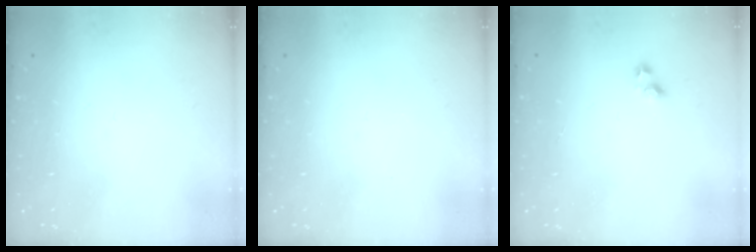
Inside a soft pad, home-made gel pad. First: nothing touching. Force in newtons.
{"total": 0.0}
{"total": 2.2, "press": 1.9, "slide": 1.1}